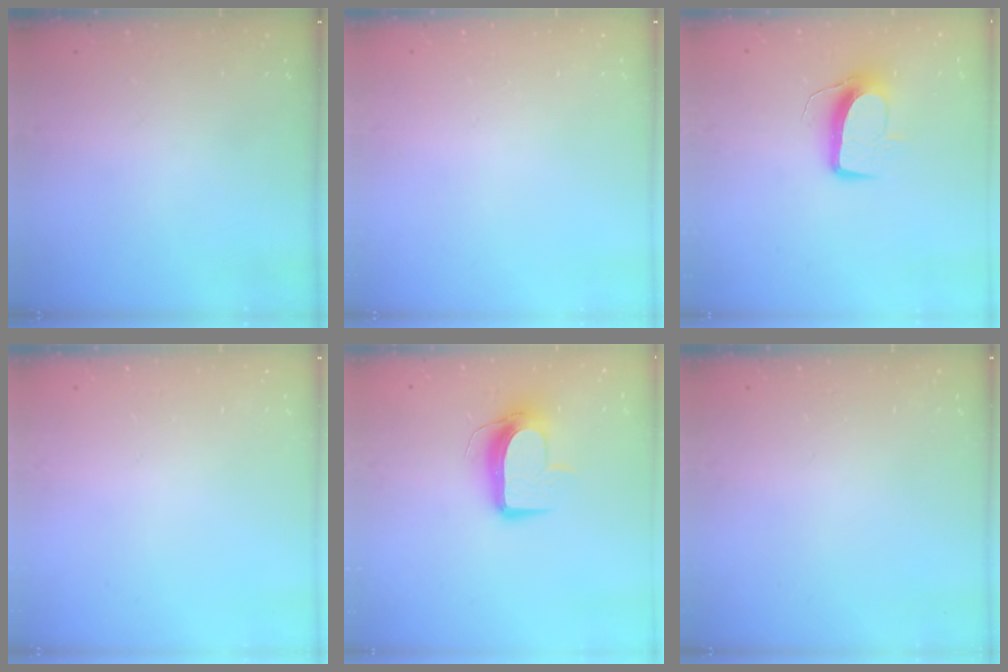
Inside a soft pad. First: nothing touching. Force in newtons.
{"total": 0.0}
{"total": 9.8, "press": 9.8, "slide": 0.8}
{"total": 0.0}
{"total": 11.1, "press": 11.0, "slide": 1.0}
{"total": 0.0}